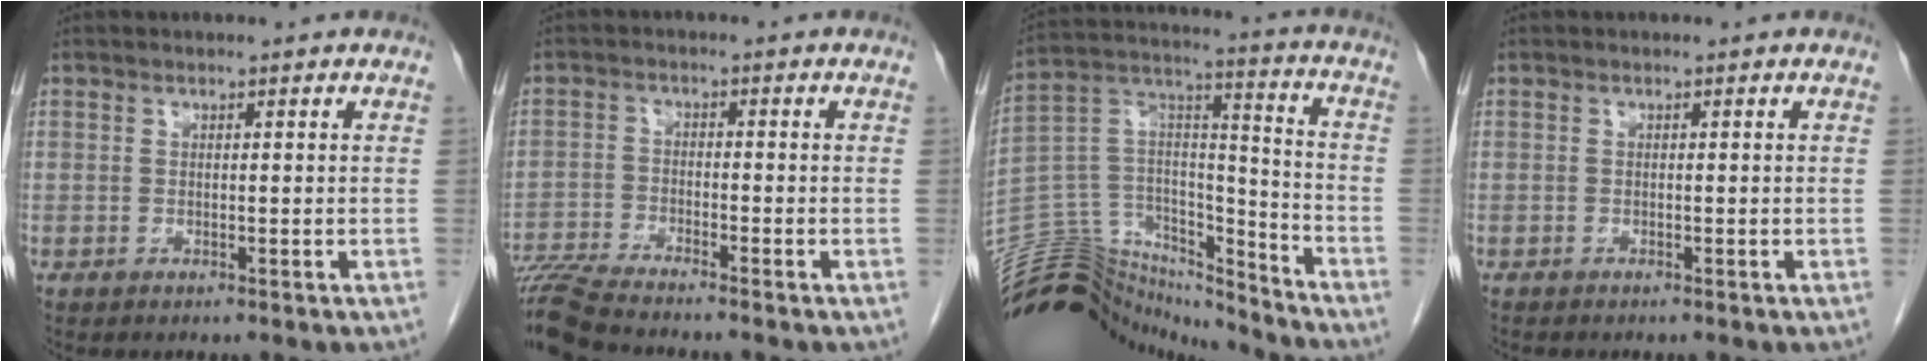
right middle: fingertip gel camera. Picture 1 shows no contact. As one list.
[{"total": 9.2, "force": [-8.5, -0.4, 3.5], "torque": [-0.058, -0.019, -0.152]}, {"total": 19.8, "force": [-18.7, 5.8, 2.6], "torque": [-0.054, 0.077, -0.307]}, {"total": 0.0}]